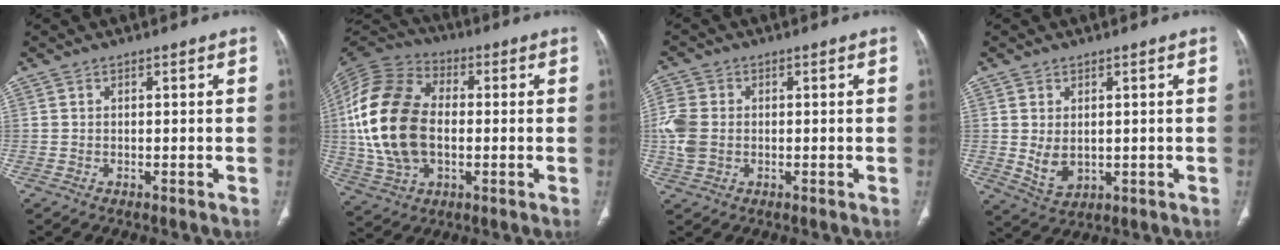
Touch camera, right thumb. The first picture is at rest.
{"total": 20.7, "force": [-0.1, 13.2, 15.9], "torque": [-0.325, 0.013, 0.001]}
{"total": 6.6, "force": [-0.2, 4.9, 4.3], "torque": [-0.116, 0.007, -0.006]}
{"total": 5.1, "force": [0.3, 3.6, 3.7], "torque": [-0.059, -0.011, 0.022]}